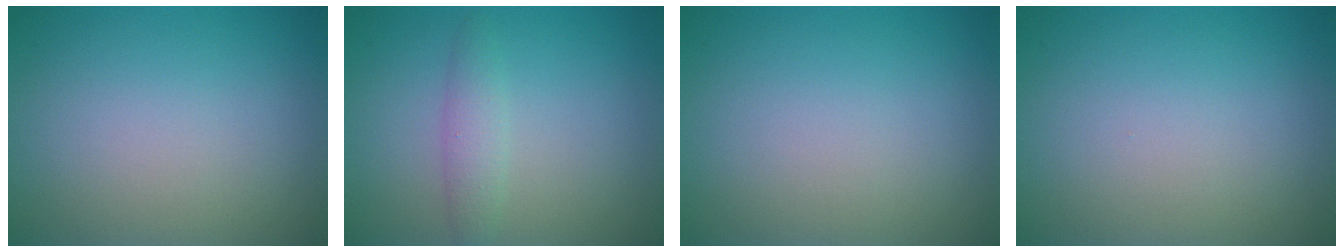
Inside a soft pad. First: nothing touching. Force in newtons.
{"total": 1.9, "press": 1.9, "slide": 0.0}
{"total": 0.0}
{"total": 0.0}